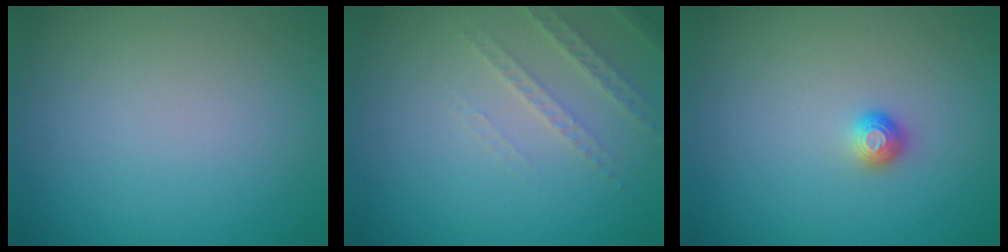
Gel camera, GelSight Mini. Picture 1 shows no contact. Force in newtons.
{"total": 2.2, "press": 2.1, "slide": 0.7}
{"total": 1.1, "press": 1.0, "slide": 0.4}